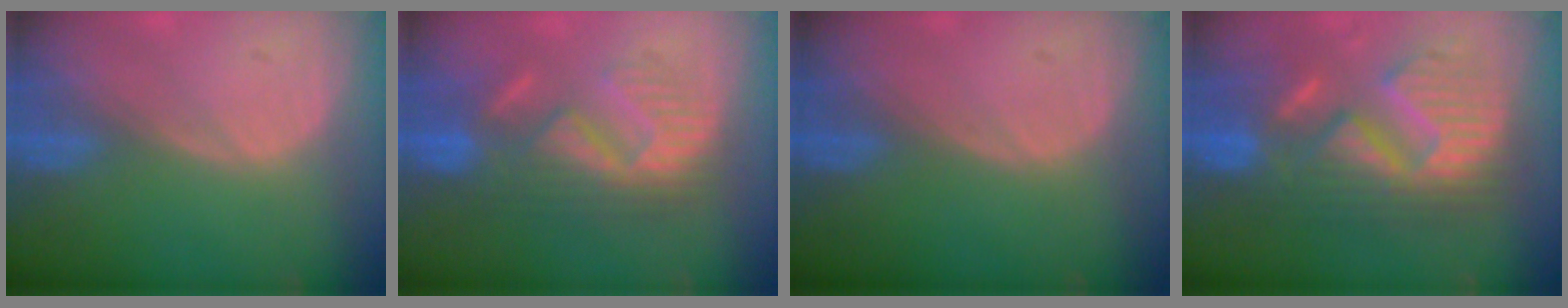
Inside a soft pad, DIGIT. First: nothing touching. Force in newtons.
{"total": 8.9, "press": 8.7, "slide": 1.5}
{"total": 0.0}
{"total": 12.7, "press": 12.7, "slide": 1.3}